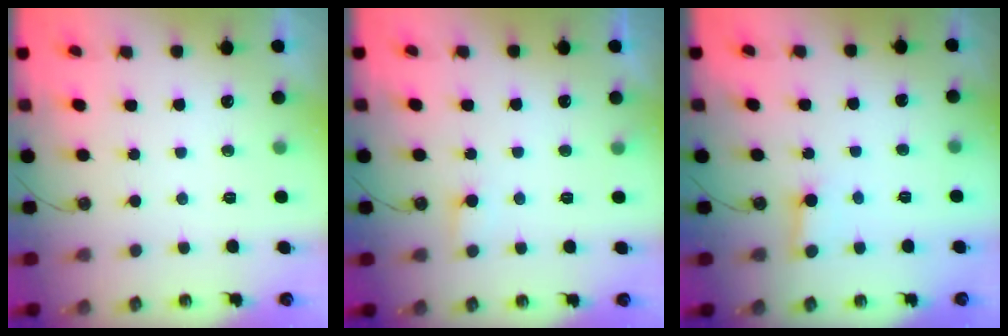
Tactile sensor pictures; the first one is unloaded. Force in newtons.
{"total": 5.1, "press": 5.0, "slide": 0.4}
{"total": 2.7, "press": 2.7, "slide": 0.0}